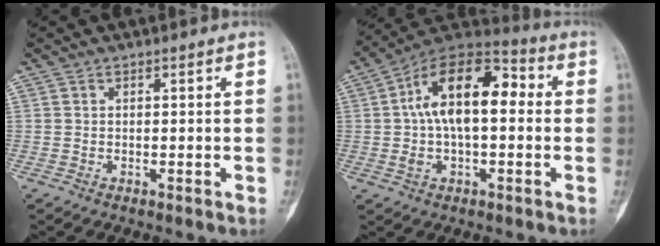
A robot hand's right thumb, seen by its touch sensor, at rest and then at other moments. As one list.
[{"total": 17.5, "force": [1.5, 9.3, 14.7], "torque": [-0.235, 0.044, 0.015]}]